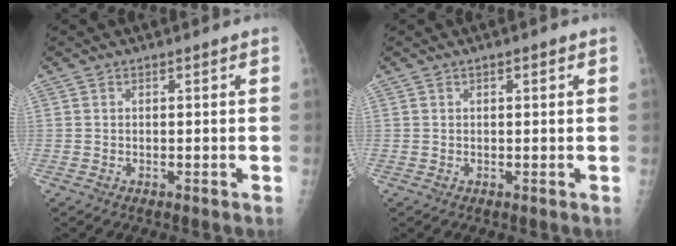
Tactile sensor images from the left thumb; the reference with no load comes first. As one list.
[{"total": 1.2, "force": [0.5, 0.4, 1.0], "torque": [-0.012, 0.002, 0.006]}]